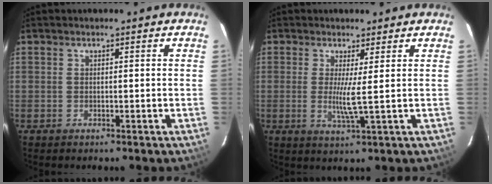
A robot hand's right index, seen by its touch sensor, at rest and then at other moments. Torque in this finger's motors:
{"motor_torque": [0.15, 0.30, 0.31, 0.06]}